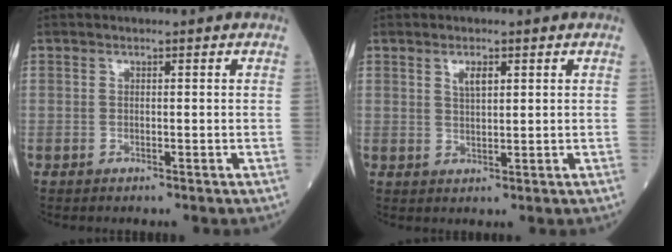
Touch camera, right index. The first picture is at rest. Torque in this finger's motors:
{"motor_torque": [-0.01, 0.02, 0.03, 0.03]}